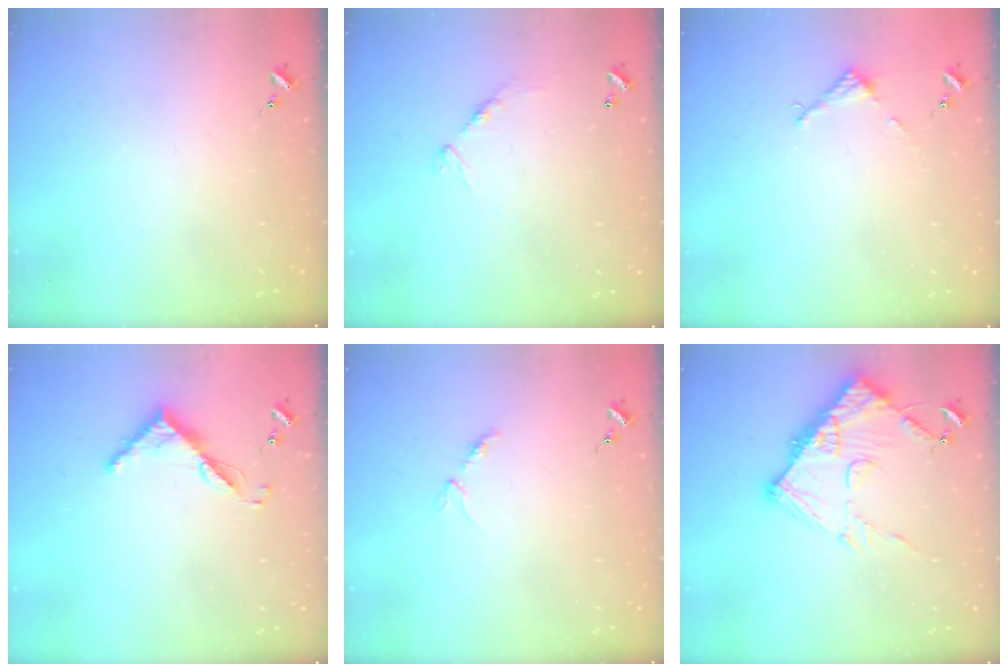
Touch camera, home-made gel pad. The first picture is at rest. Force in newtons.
{"total": 7.3, "press": 7.2, "slide": 0.6}
{"total": 2.7, "press": 2.7, "slide": 0.2}
{"total": 6.4, "press": 6.3, "slide": 0.6}
{"total": 4.2, "press": 4.2, "slide": 0.6}
{"total": 13.1, "press": 13.1, "slide": 1.4}